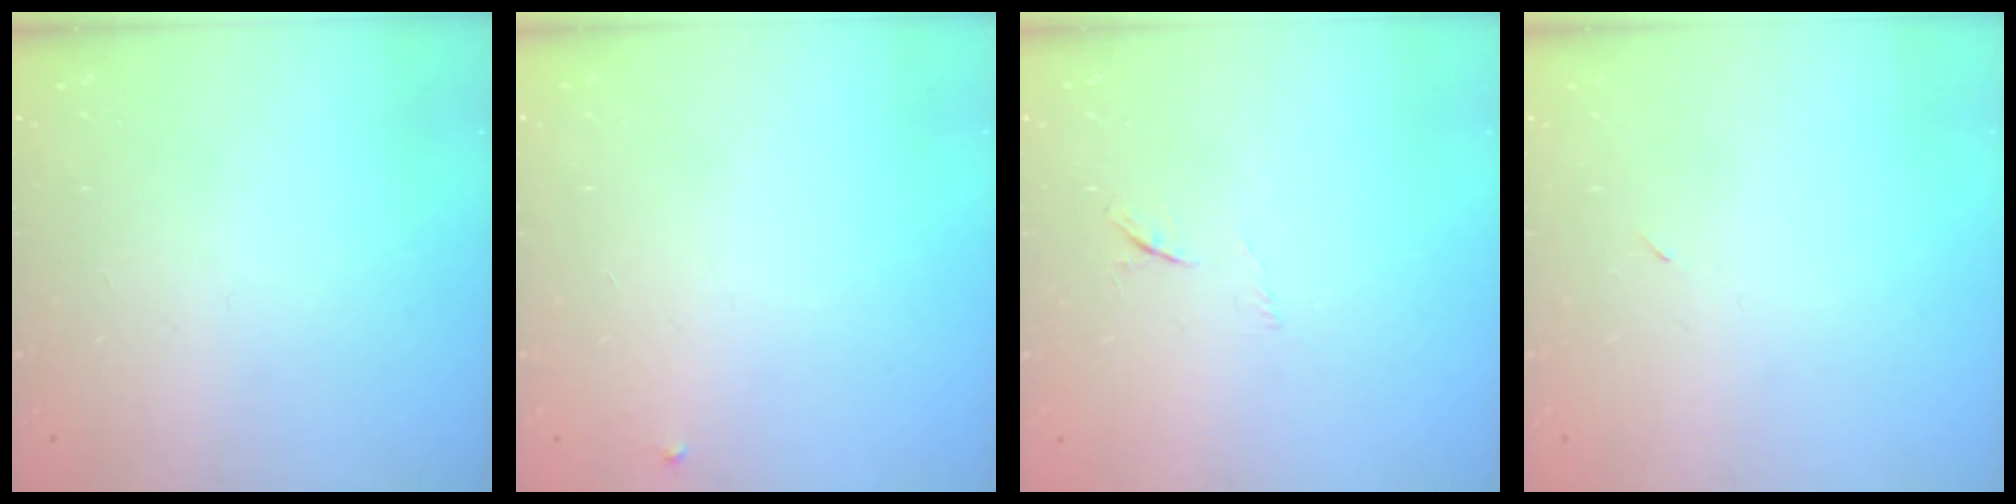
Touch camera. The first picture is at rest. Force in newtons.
{"total": 2.1, "press": 2.1, "slide": 0.1}
{"total": 4.2, "press": 4.0, "slide": 1.4}
{"total": 2.3, "press": 1.9, "slide": 1.2}